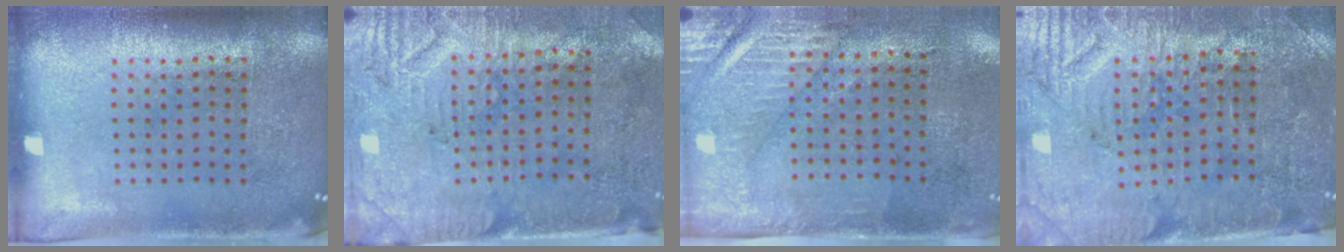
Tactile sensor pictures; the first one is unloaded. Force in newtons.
{"total": 3.0, "press": 2.6, "slide": 1.6}
{"total": 3.0, "press": 2.4, "slide": 1.6}
{"total": 3.7, "press": 3.4, "slide": 1.5}